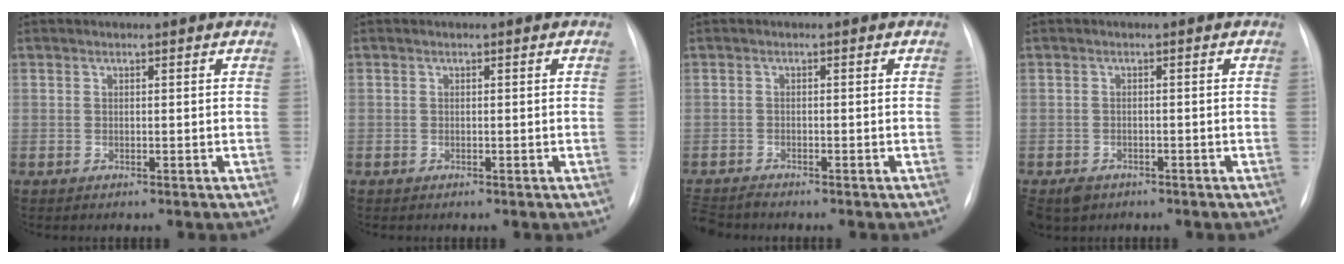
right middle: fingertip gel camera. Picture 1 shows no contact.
{"total": 0.0}
{"total": 3.1, "force": [-3.1, 0.0, 0.7], "torque": [-0.011, -0.013, -0.057]}
{"total": 3.9, "force": [-2.6, 2.7, 1.1], "torque": [-0.019, 0.000, -0.038]}